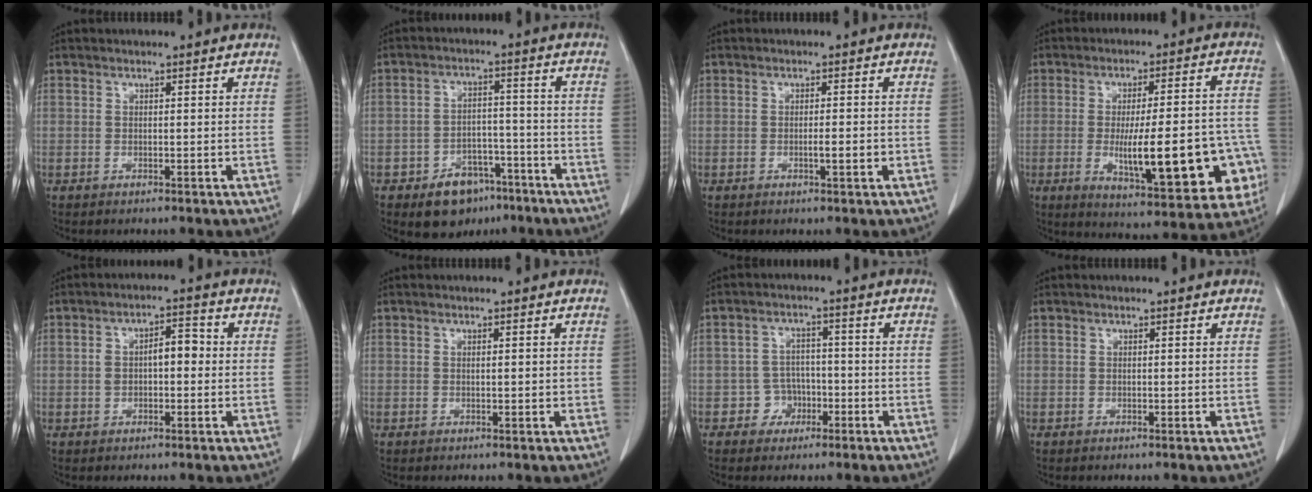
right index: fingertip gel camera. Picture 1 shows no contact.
{"total": 8.1, "force": [-5.1, 5.1, 3.7], "torque": [-0.057, 0.015, -0.073]}
{"total": 2.1, "force": [-0.6, 0.3, 2.0], "torque": [-0.035, -0.001, -0.008]}
{"total": 20.3, "force": [-4.9, 4.6, 19.1], "torque": [-0.211, 0.015, -0.046]}
{"total": 5.0, "force": [0.1, 2.3, 4.5], "torque": [-0.083, 0.026, 0.001]}
{"total": 1.1, "force": [0.1, 0.3, 1.0], "torque": [-0.016, -0.001, 0.003]}
{"total": 4.0, "force": [-1.8, 3.5, 0.5], "torque": [0.004, 0.016, -0.028]}
{"total": 0.0}